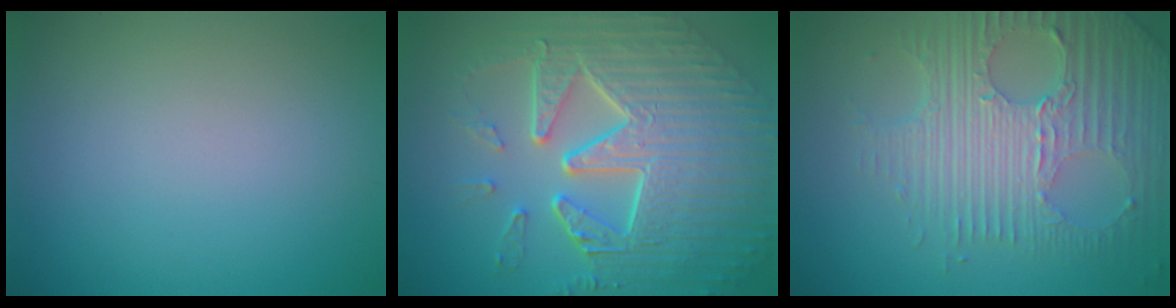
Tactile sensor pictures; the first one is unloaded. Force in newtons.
{"total": 10.3, "press": 7.0, "slide": 7.5}
{"total": 7.4, "press": 5.1, "slide": 5.4}